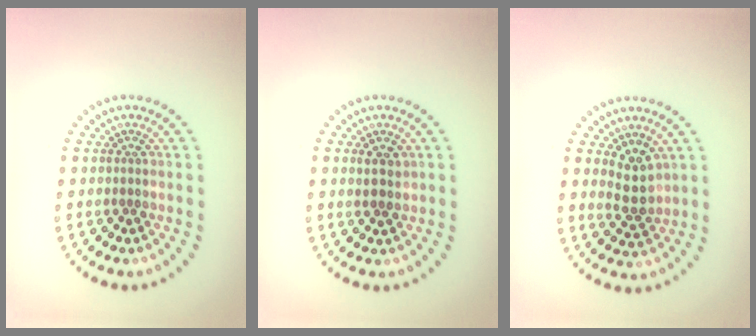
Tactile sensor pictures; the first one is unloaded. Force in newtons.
{"total": 1.5, "press": 1.4, "slide": 0.7}
{"total": 2.7, "press": 2.5, "slide": 1.0}